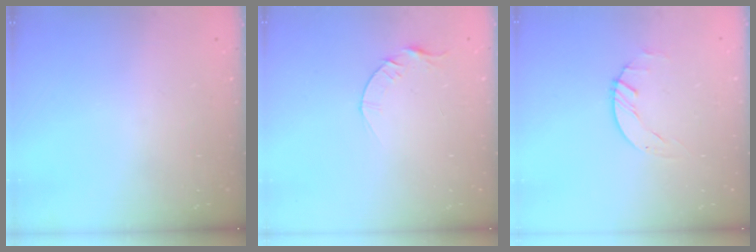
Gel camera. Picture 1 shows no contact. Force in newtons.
{"total": 4.1, "press": 4.0, "slide": 0.5}
{"total": 0.6, "press": 0.6, "slide": 0.1}